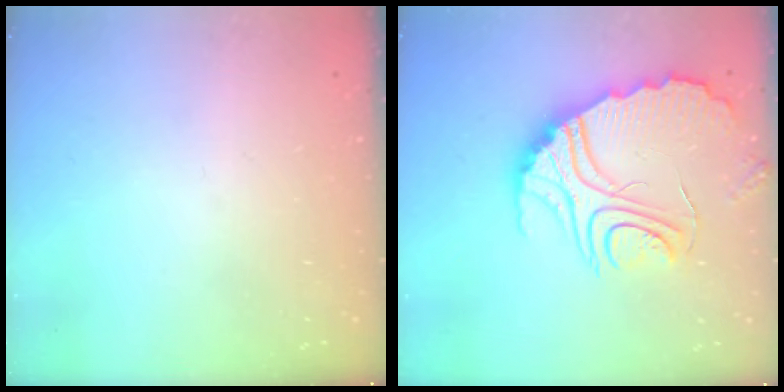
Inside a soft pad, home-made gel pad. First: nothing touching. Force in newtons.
{"total": 15.2, "press": 15.1, "slide": 1.4}